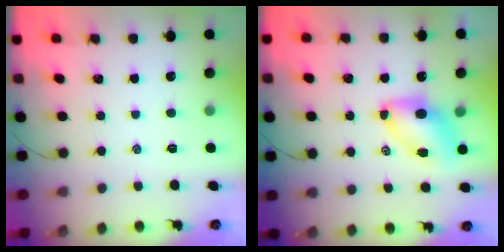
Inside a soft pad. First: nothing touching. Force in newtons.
{"total": 7.1, "press": 7.0, "slide": 1.1}